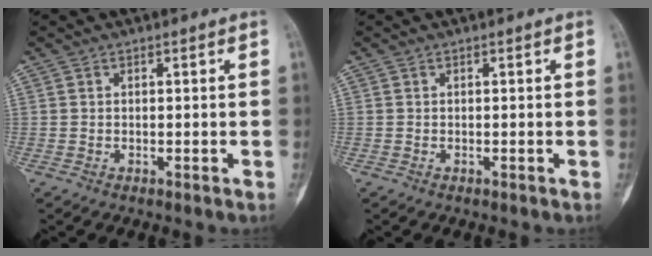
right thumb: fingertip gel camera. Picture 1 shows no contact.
{"total": 0.0}